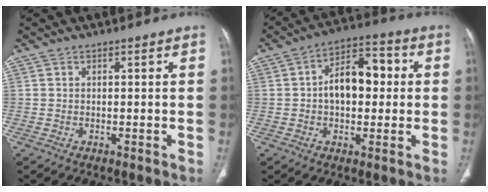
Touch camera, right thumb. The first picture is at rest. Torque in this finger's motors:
{"motor_torque": [0.13, 0.17, 0.28, -0.05, 0.28]}